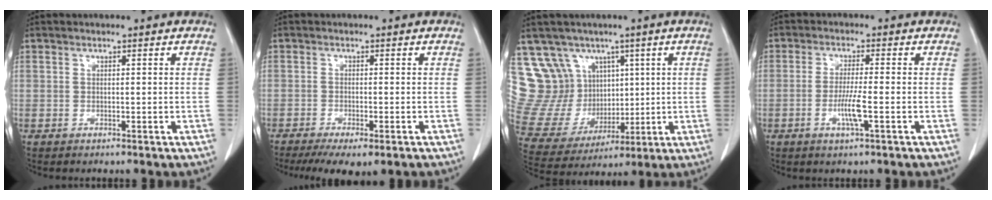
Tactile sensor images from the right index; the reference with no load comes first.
{"total": 8.5, "force": [-6.3, 2.0, 5.3], "torque": [-0.069, -0.015, -0.090]}
{"total": 15.2, "force": [7.5, 12.4, 4.8], "torque": [-0.118, 0.059, 0.179]}
{"total": 4.5, "force": [-1.4, -0.1, 4.3], "torque": [-0.084, -0.007, -0.026]}